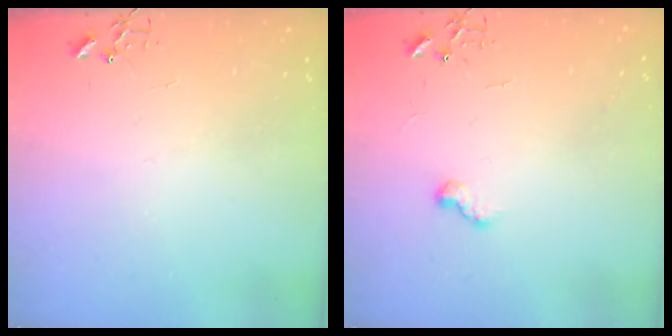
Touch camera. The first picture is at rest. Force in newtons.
{"total": 6.4, "press": 6.3, "slide": 0.6}